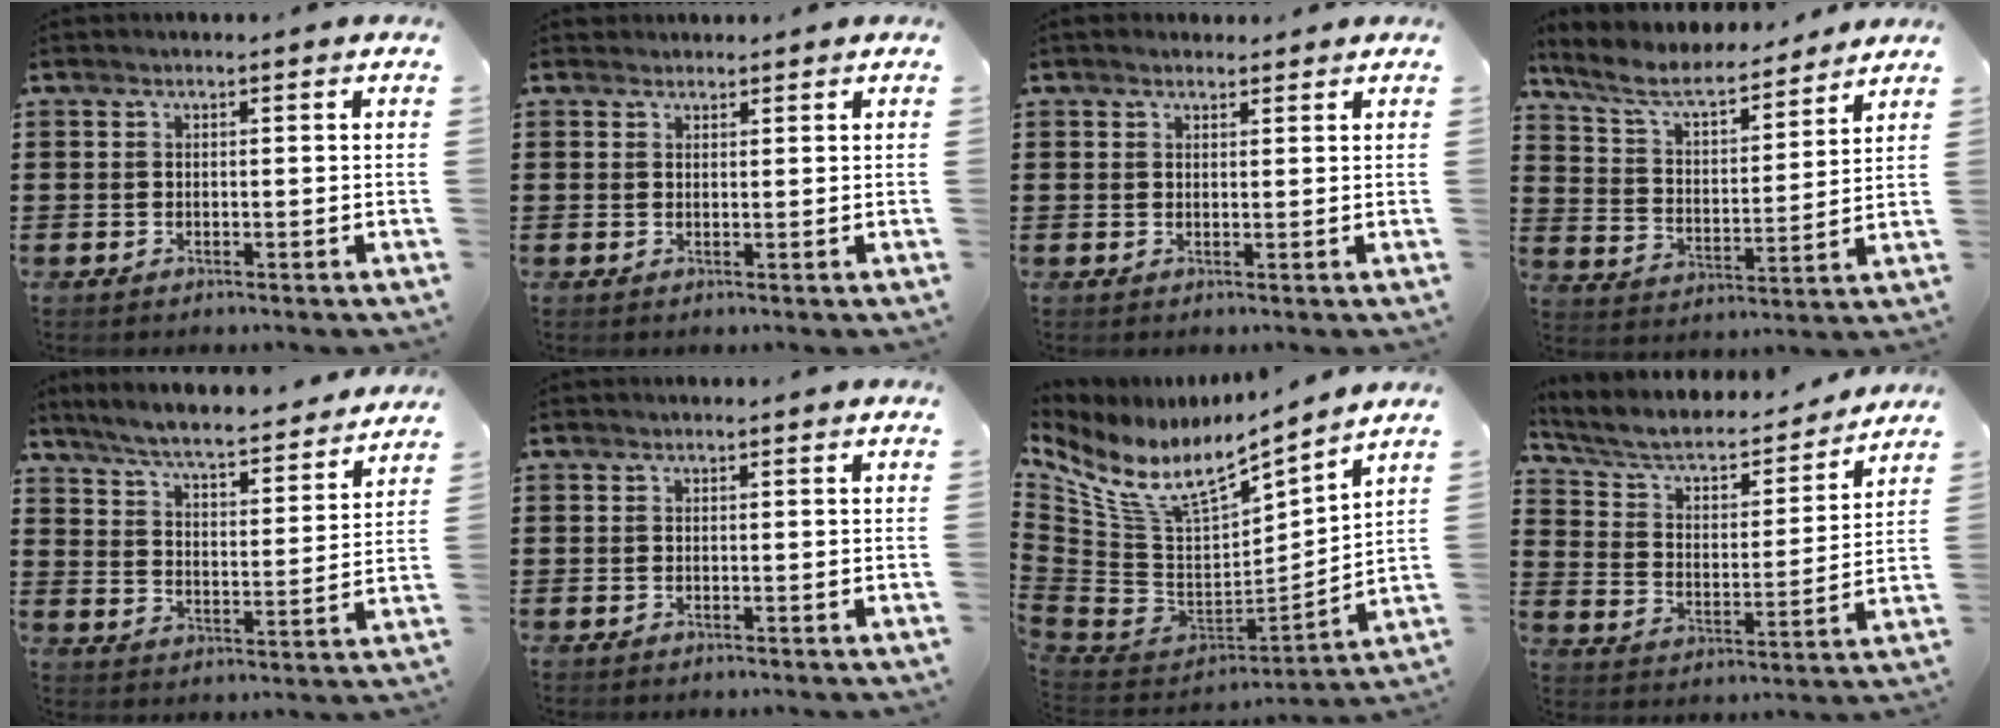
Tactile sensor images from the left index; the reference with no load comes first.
{"total": 1.3, "force": [1.2, 0.5, 0.0], "torque": [-0.002, 0.002, 0.025]}
{"total": 1.5, "force": [1.3, 0.6, 0.2], "torque": [-0.007, 0.004, 0.026]}
{"total": 7.2, "force": [6.2, 1.7, 3.4], "torque": [-0.093, -0.033, 0.103]}
{"total": 6.1, "force": [5.8, -0.3, 2.1], "torque": [-0.066, -0.042, 0.095]}
{"total": 0.0}
{"total": 10.9, "force": [6.6, 4.0, 7.7], "torque": [-0.177, -0.045, 0.115]}
{"total": 5.4, "force": [4.4, 2.2, 2.3], "torque": [-0.068, -0.029, 0.068]}